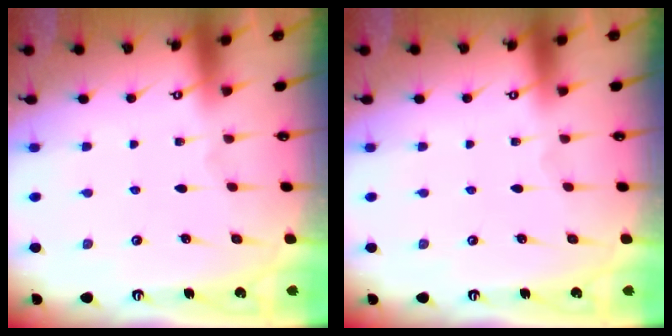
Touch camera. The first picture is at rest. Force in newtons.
{"total": 0.0}